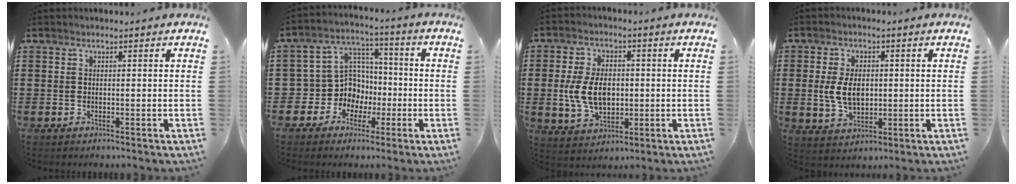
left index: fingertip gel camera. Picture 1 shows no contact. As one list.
[{"total": 8.6, "force": [-1.3, 8.2, 2.1], "torque": [-0.080, 0.004, -0.020]}, {"total": 8.3, "force": [-0.1, 5.1, 6.5], "torque": [-0.143, 0.004, -0.008]}, {"total": 6.2, "force": [0.3, 3.7, 4.9], "torque": [-0.105, 0.005, 0.000]}]